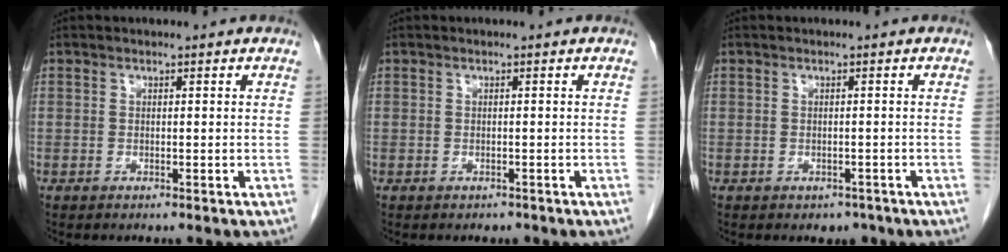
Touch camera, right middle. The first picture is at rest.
{"total": 0.9, "force": [-0.7, 0.5, 0.0], "torque": [-0.004, 0.001, -0.009]}
{"total": 1.5, "force": [-1.1, 1.1, 0.3], "torque": [-0.001, 0.003, -0.010]}